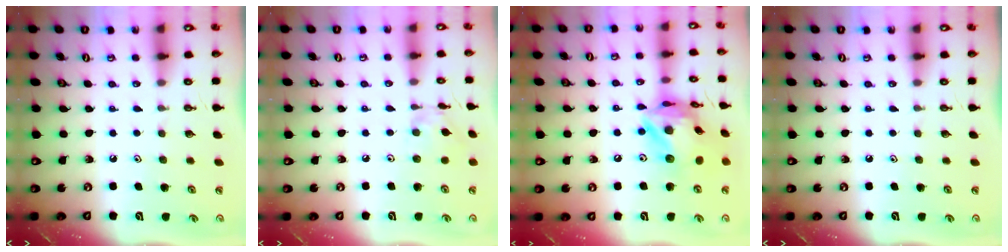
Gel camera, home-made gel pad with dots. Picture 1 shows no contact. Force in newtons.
{"total": 2.7, "press": 2.7, "slide": 0.2}
{"total": 17.3, "press": 17.2, "slide": 1.9}
{"total": 0.0}